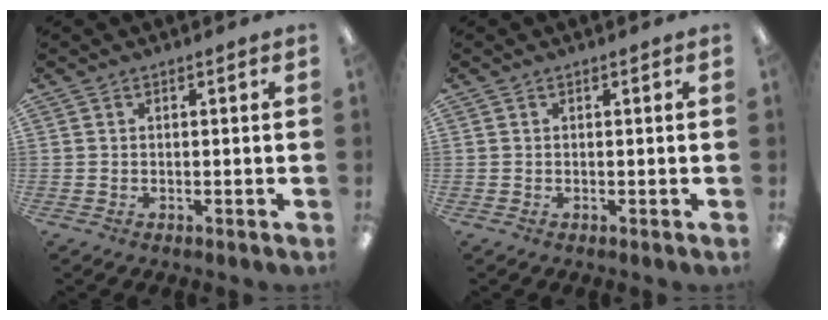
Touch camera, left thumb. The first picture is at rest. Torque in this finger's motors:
{"motor_torque": [-0.41, 0.40, -0.01, -0.01, 0.00]}